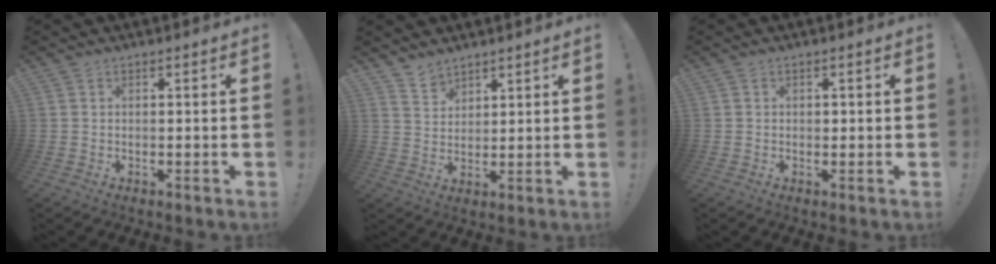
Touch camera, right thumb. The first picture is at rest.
{"total": 4.7, "force": [4.2, 2.0, 0.3], "torque": [-0.005, -0.033, 0.080]}
{"total": 0.5, "force": [0.1, 0.5, 0.1], "torque": [0.006, -0.001, -0.001]}